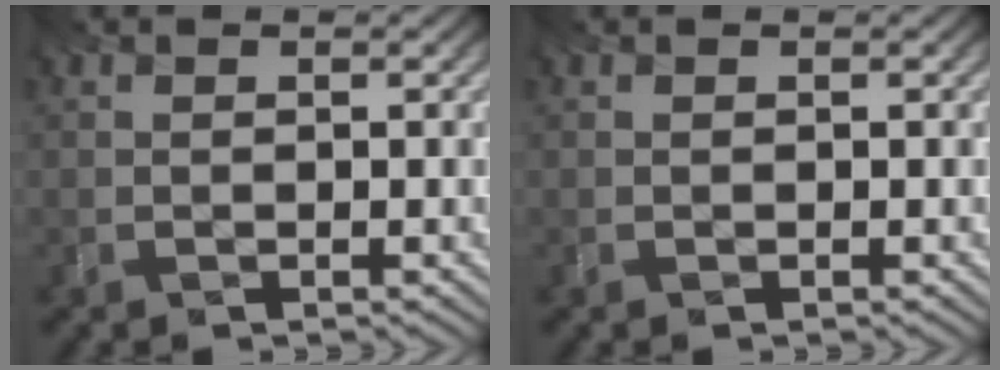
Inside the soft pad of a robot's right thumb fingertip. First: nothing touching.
{"total": 0.0}